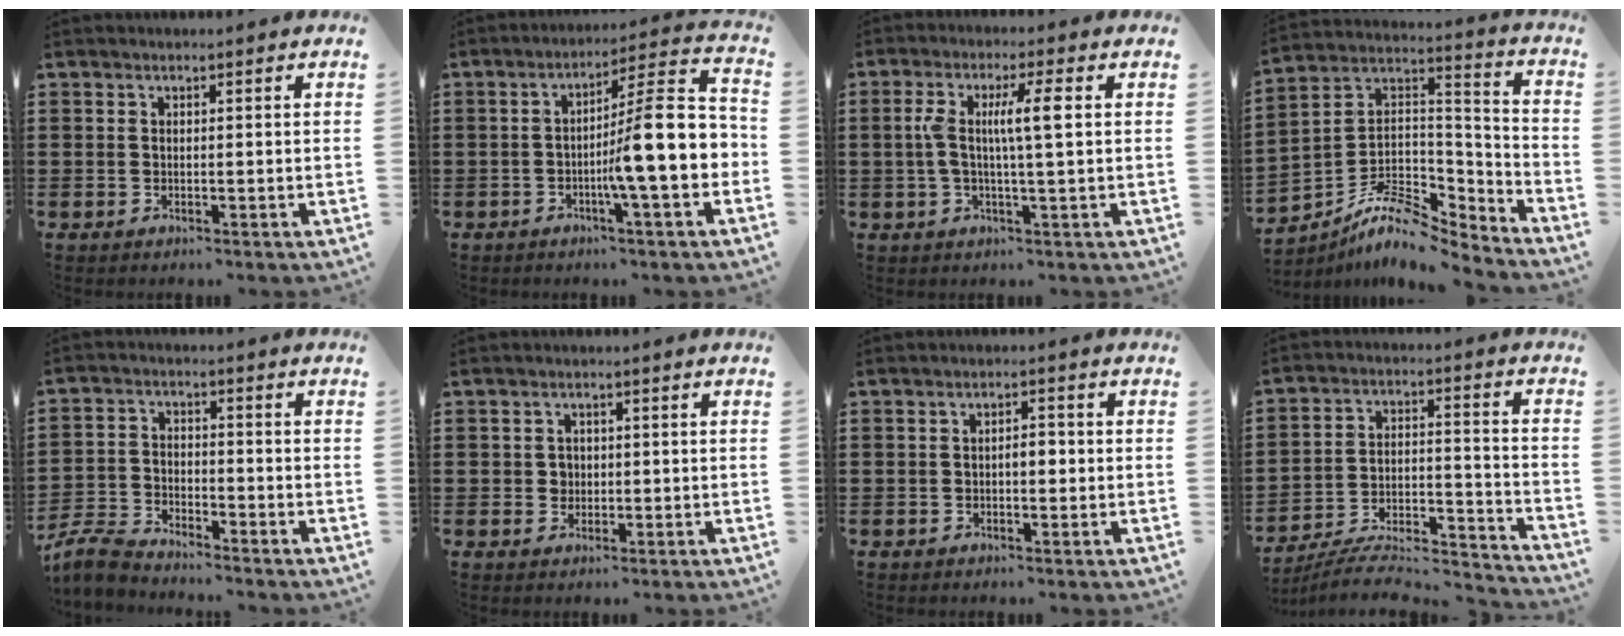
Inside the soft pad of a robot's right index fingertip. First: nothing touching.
{"total": 12.0, "force": [-2.1, 1.1, 11.8], "torque": [-0.184, -0.026, -0.044]}
{"total": 6.4, "force": [0.9, 0.8, 6.3], "torque": [-0.128, -0.003, 0.008]}
{"total": 9.3, "force": [-7.8, 3.0, 4.1], "torque": [-0.086, 0.004, -0.155]}
{"total": 4.9, "force": [-4.7, 0.7, 1.1], "torque": [-0.048, -0.006, -0.102]}
{"total": 1.7, "force": [0.1, 1.6, 0.5], "torque": [-0.015, 0.008, 0.001]}
{"total": 2.3, "force": [-0.4, 1.0, 2.0], "torque": [-0.039, 0.004, -0.008]}
{"total": 7.2, "force": [-6.6, 1.5, 2.5], "torque": [-0.046, 0.001, -0.131]}